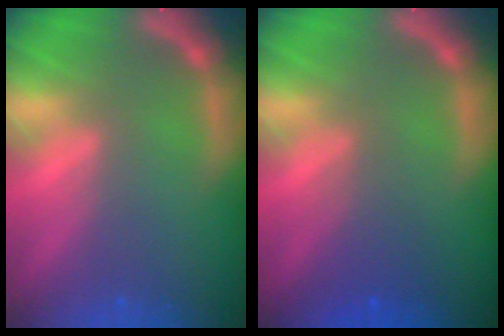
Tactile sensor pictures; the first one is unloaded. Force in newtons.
{"total": 2.5}